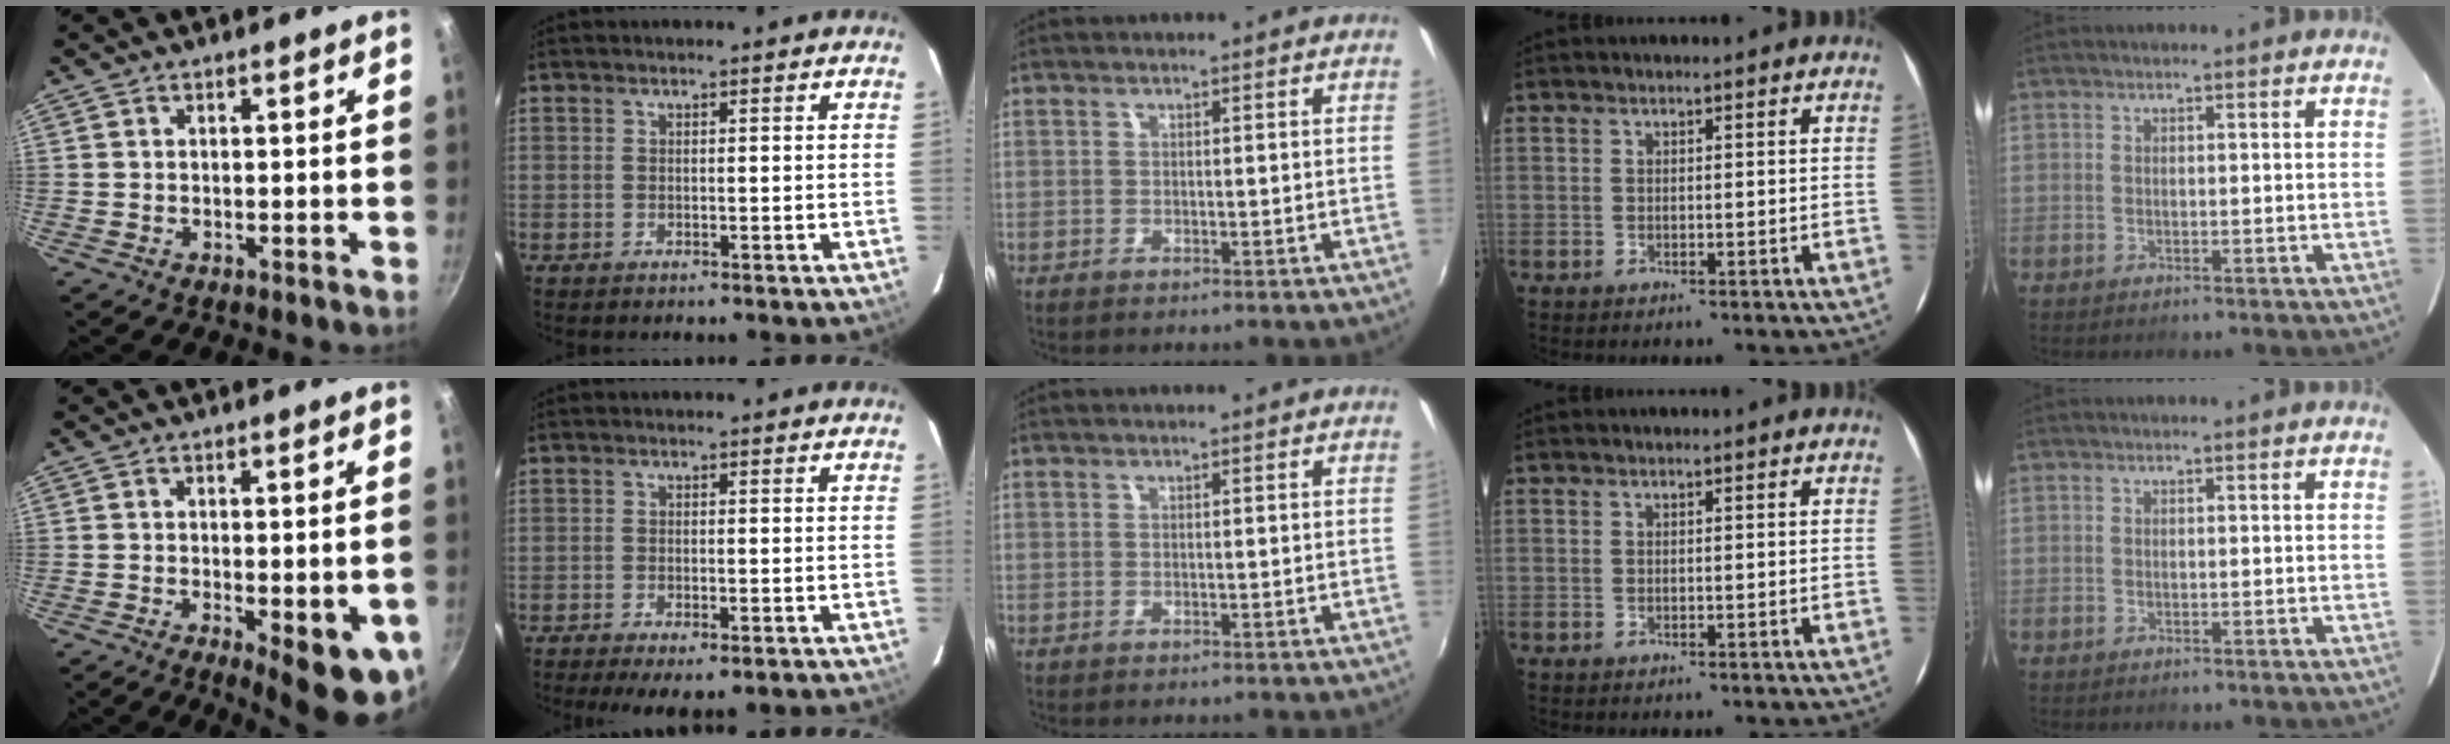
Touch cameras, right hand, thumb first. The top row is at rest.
{"thumb": {"total": 12.2, "force": [-3.6, 3.7, 11.0], "torque": [-0.114, -0.003, -0.039]}, "index": {"total": 6.2, "force": [-4.2, 1.9, 4.1], "torque": [-0.093, -0.025, -0.065]}}